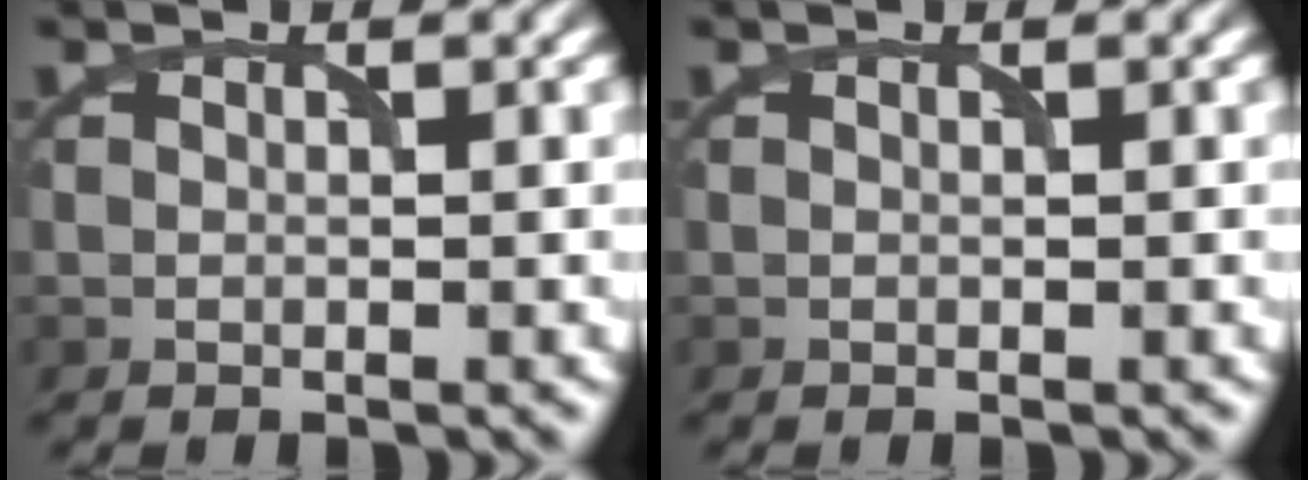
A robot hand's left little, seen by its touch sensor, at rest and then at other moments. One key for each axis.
{"total": 0.0}